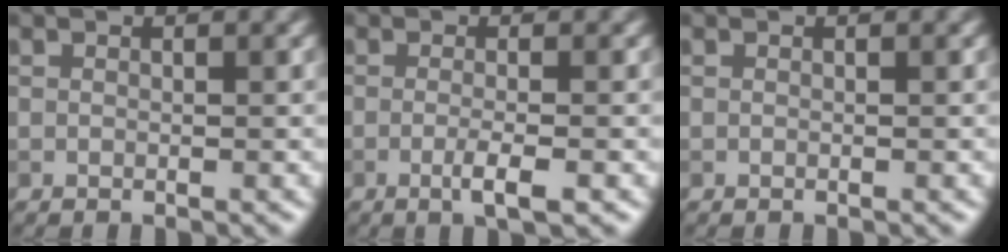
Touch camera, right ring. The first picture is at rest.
{"total": 2.4, "force": [-0.8, 0.4, 2.2], "torque": [-0.035, -0.004, -0.021]}
{"total": 0.0}